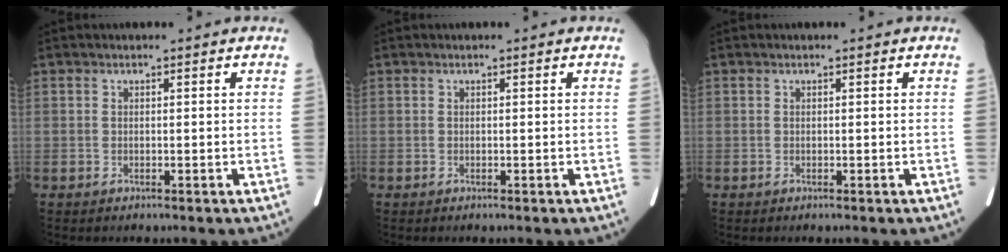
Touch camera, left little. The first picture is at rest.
{"total": 0.0}
{"total": 0.0}